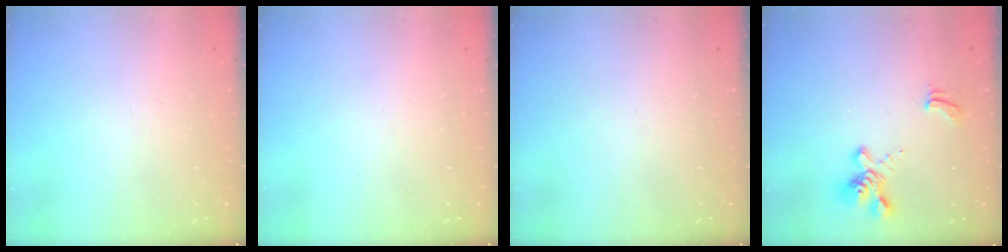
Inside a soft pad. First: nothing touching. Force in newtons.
{"total": 0.0}
{"total": 0.0}
{"total": 2.3, "press": 1.9, "slide": 1.3}